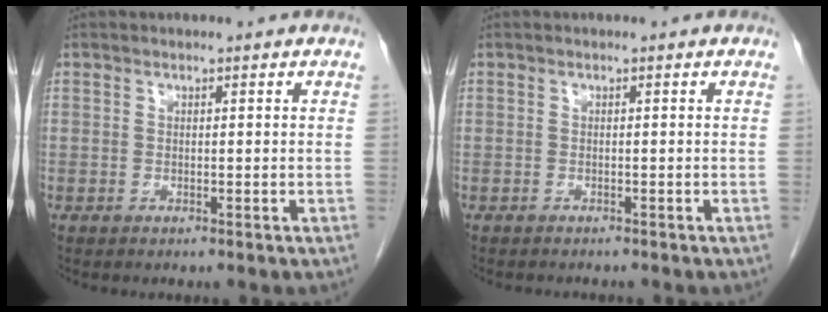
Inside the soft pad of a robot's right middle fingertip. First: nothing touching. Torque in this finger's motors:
{"motor_torque": [0.03, 0.00, -0.01, 0.00]}